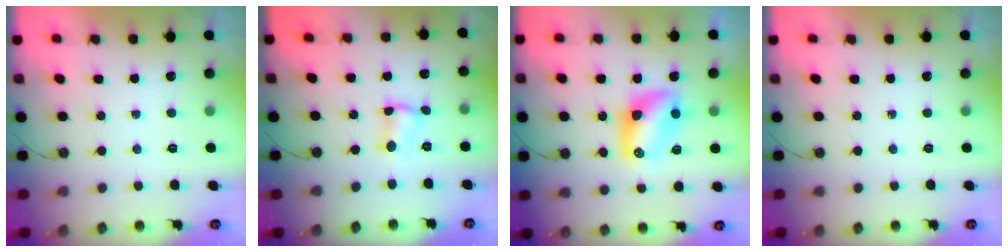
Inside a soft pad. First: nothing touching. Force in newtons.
{"total": 2.6, "press": 2.6, "slide": 0.2}
{"total": 8.5, "press": 8.5, "slide": 0.8}
{"total": 0.0}